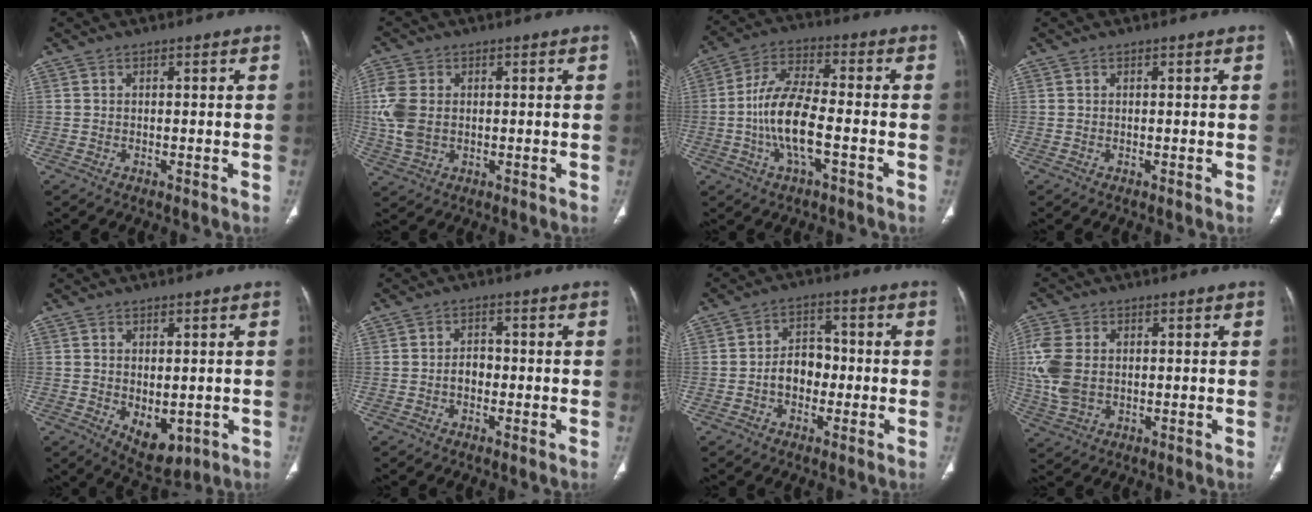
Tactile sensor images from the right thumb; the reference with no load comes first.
{"total": 7.1, "force": [0.5, 4.9, 5.1], "torque": [-0.130, 0.003, 0.014]}
{"total": 11.8, "force": [-3.0, 4.4, 10.6], "torque": [-0.215, 0.029, -0.060]}
{"total": 0.0}
{"total": 6.8, "force": [-1.2, 4.0, 5.3], "torque": [-0.061, -0.008, 0.001]}
{"total": 2.6, "force": [-0.8, 1.9, 1.6], "torque": [-0.013, 0.012, -0.020]}
{"total": 6.1, "force": [-1.4, 4.6, 3.8], "torque": [-0.036, 0.026, -0.035]}
{"total": 9.4, "force": [0.7, 6.4, 6.8], "torque": [-0.169, 0.006, 0.021]}